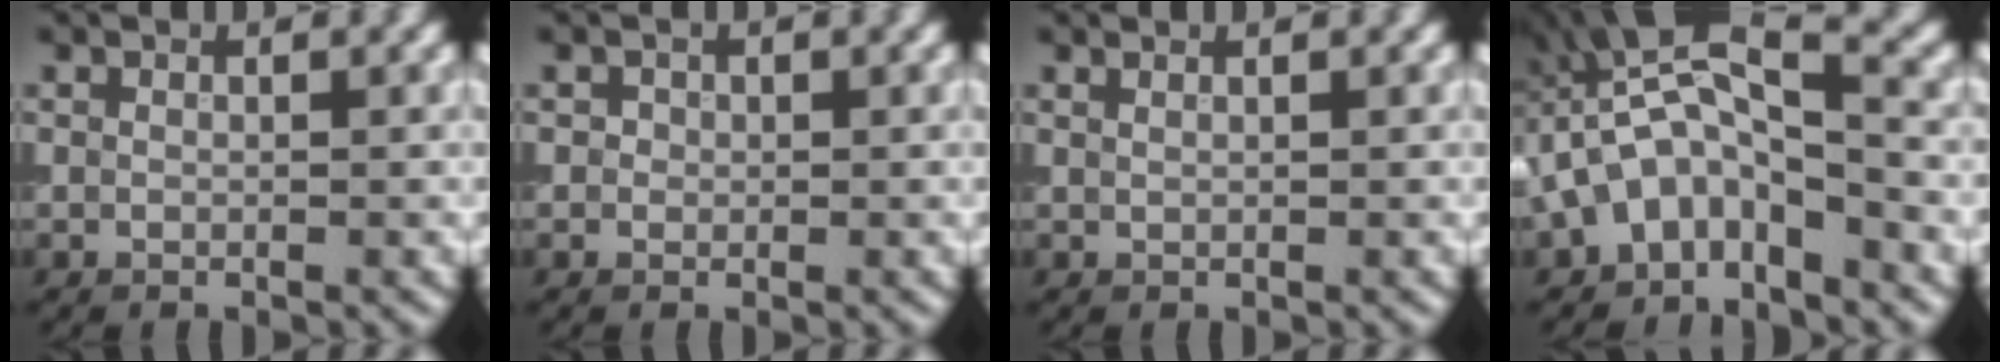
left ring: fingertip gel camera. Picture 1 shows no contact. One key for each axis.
{"total": 0.6, "fx": 0.1, "fy": 0.6, "fz": 0.1, "tx": 0.003, "ty": -0.004, "tz": -0.001}
{"total": 1.2, "fx": 0.9, "fy": 0.5, "fz": 0.6, "tx": -0.001, "ty": -0.004, "tz": 0.005}
{"total": 8.1, "fx": -1.1, "fy": 4.2, "fz": 6.8, "tx": -0.119, "ty": 0.028, "tz": -0.036}